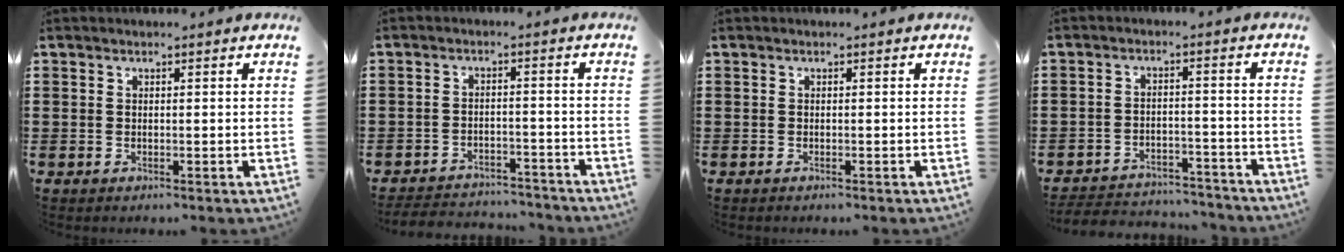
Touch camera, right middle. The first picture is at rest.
{"total": 3.7, "force": [-3.7, 0.5, 0.0], "torque": [-0.007, 0.000, -0.078]}
{"total": 0.0}
{"total": 4.2, "force": [-4.1, 0.6, 0.2], "torque": [-0.016, 0.000, -0.089]}